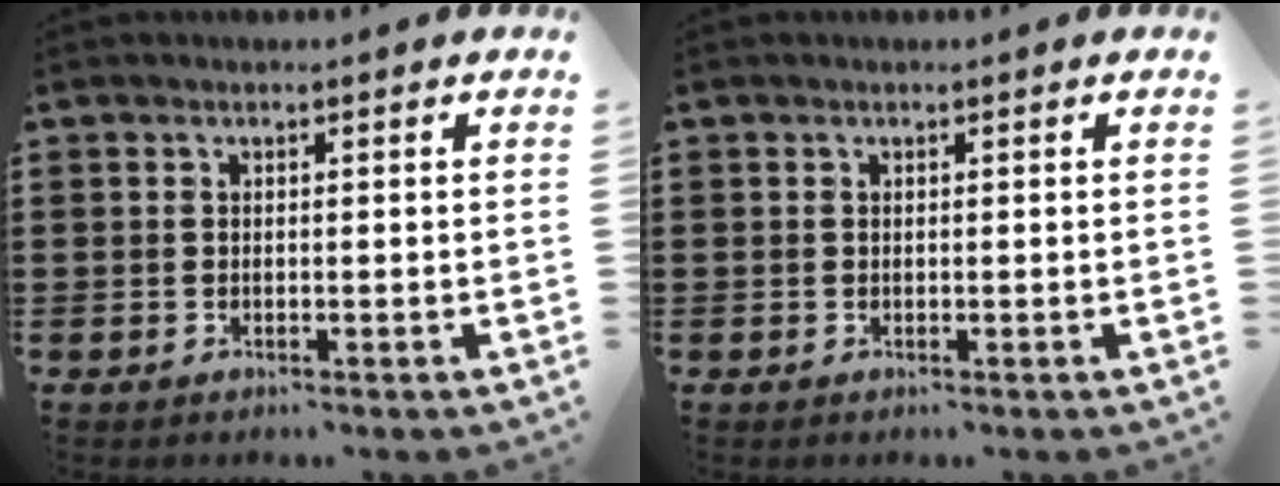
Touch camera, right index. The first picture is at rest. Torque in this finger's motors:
{"motor_torque": [0.15, 0.07, 0.03, 0.02]}